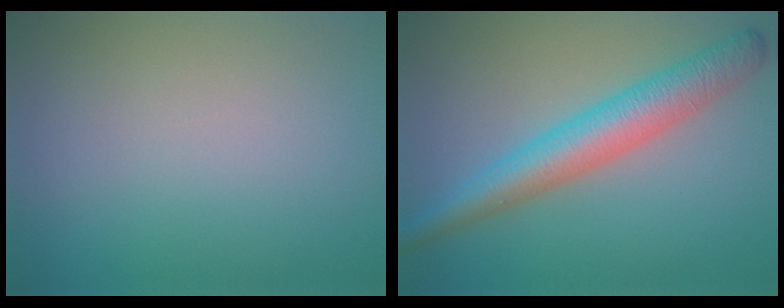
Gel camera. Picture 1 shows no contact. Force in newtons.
{"total": 5.6, "press": 5.6, "slide": 0.1}